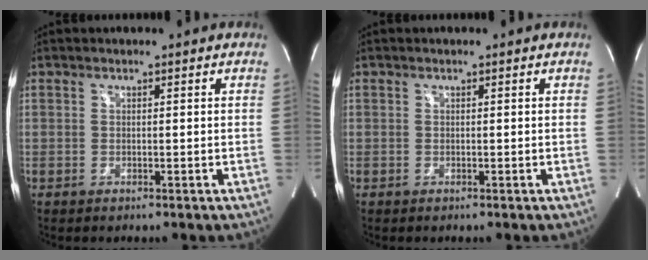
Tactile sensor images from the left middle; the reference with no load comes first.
{"total": 0.0}